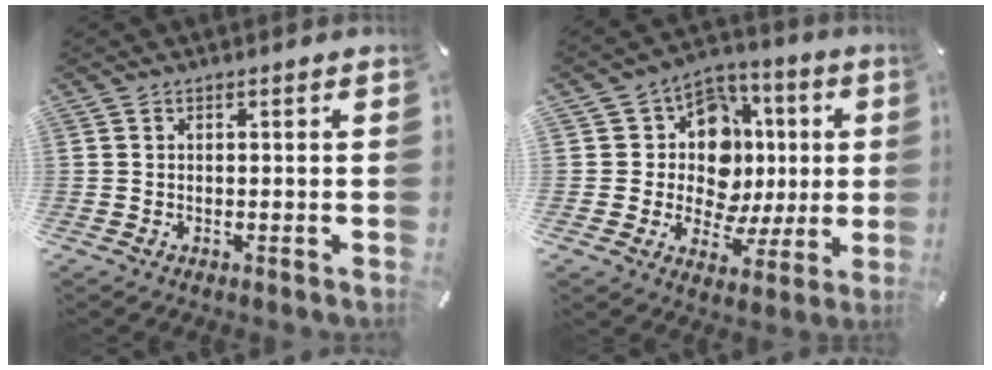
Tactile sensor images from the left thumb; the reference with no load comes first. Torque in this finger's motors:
{"motor_torque": [1.09, 1.90, 0.49, -0.40, 0.14]}